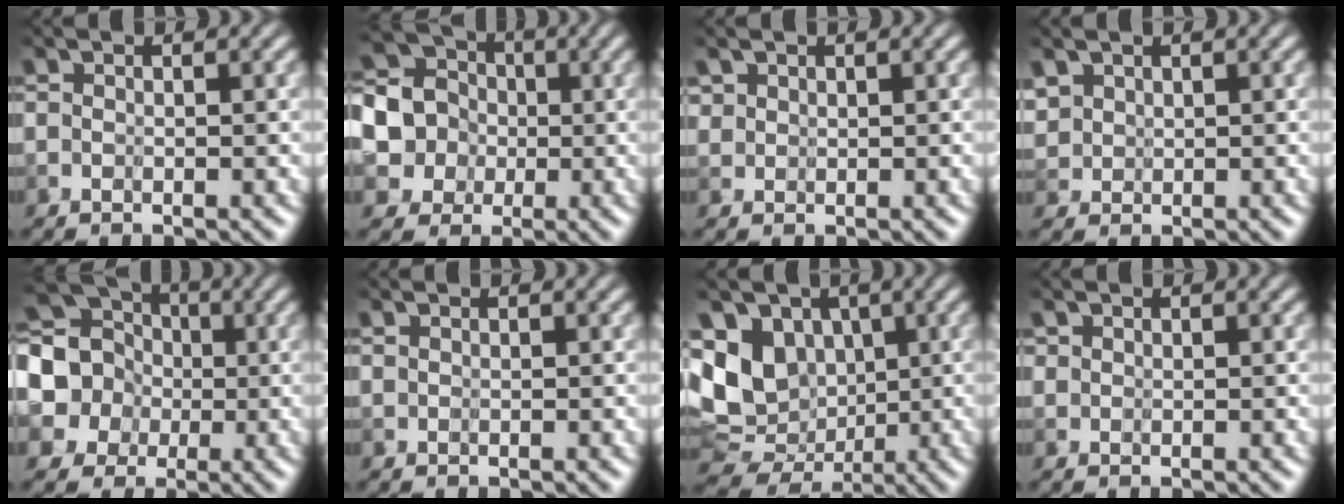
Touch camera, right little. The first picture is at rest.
{"total": 7.0, "force": [0.6, 6.5, 2.6], "torque": [-0.093, 0.006, -0.016]}
{"total": 2.7, "force": [1.9, 1.7, 1.1], "torque": [-0.036, 0.011, 0.009]}
{"total": 2.1, "force": [1.4, 1.3, 1.0], "torque": [-0.045, 0.002, 0.021]}
{"total": 10.2, "force": [0.6, 9.4, 4.1], "torque": [-0.140, 0.005, -0.026]}
{"total": 0.8, "force": [0.7, 0.2, 0.2], "torque": [-0.007, 0.001, 0.009]}
{"total": 10.8, "force": [1.3, 9.2, 5.5], "torque": [-0.136, 0.005, 0.022]}
{"total": 1.4, "force": [1.1, 0.9, 0.4], "torque": [-0.017, 0.004, 0.002]}